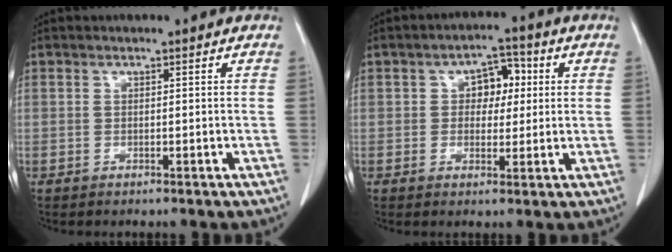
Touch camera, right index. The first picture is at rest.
{"total": 5.4, "force": [1.0, 3.5, 3.9], "torque": [-0.054, 0.018, 0.015]}